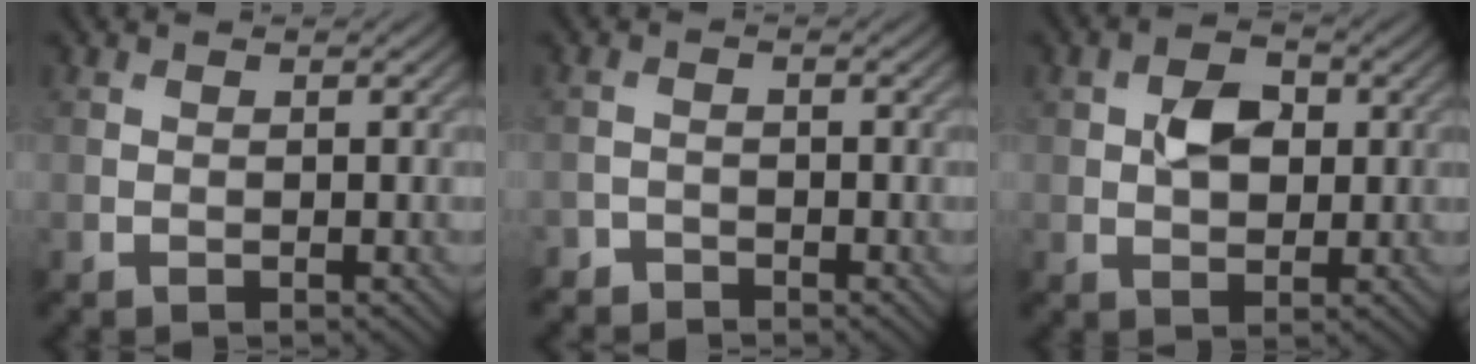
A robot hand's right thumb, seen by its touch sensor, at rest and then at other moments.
{"total": 1.7, "force": [-1.6, 0.7, -0.1], "torque": [0.004, 0.002, -0.036]}
{"total": 4.6, "force": [0.7, 3.1, 3.4], "torque": [-0.062, 0.004, 0.007]}